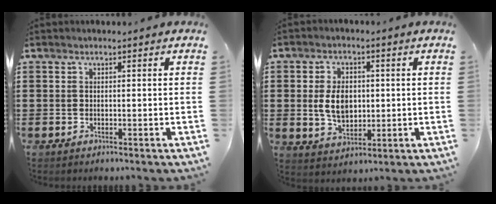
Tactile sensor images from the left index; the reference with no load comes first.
{"total": 6.4, "force": [0.5, 4.1, 4.9], "torque": [-0.098, 0.002, 0.001]}